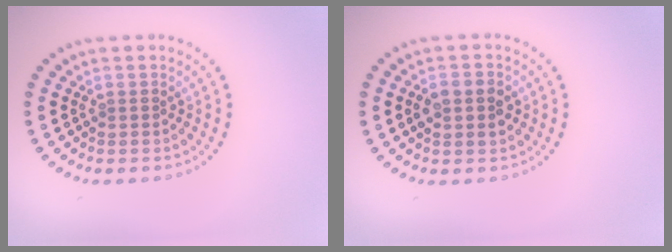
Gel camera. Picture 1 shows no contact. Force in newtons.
{"total": 2.8, "press": 2.8, "slide": 0.2}